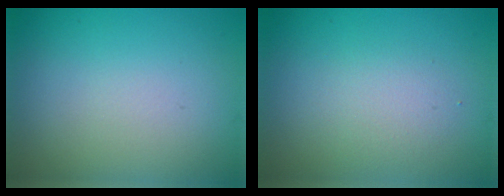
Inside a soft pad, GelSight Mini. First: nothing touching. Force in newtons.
{"total": 1.8, "press": 1.8, "slide": 0.0}